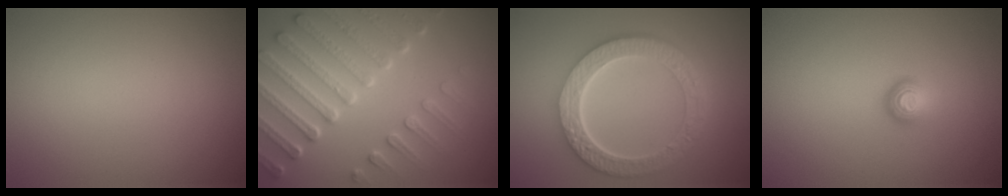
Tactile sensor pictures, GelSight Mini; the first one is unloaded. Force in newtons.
{"total": 7.5, "press": 5.5, "slide": 5.0}
{"total": 6.8, "press": 5.1, "slide": 4.5}
{"total": 1.6, "press": 1.0, "slide": 1.2}